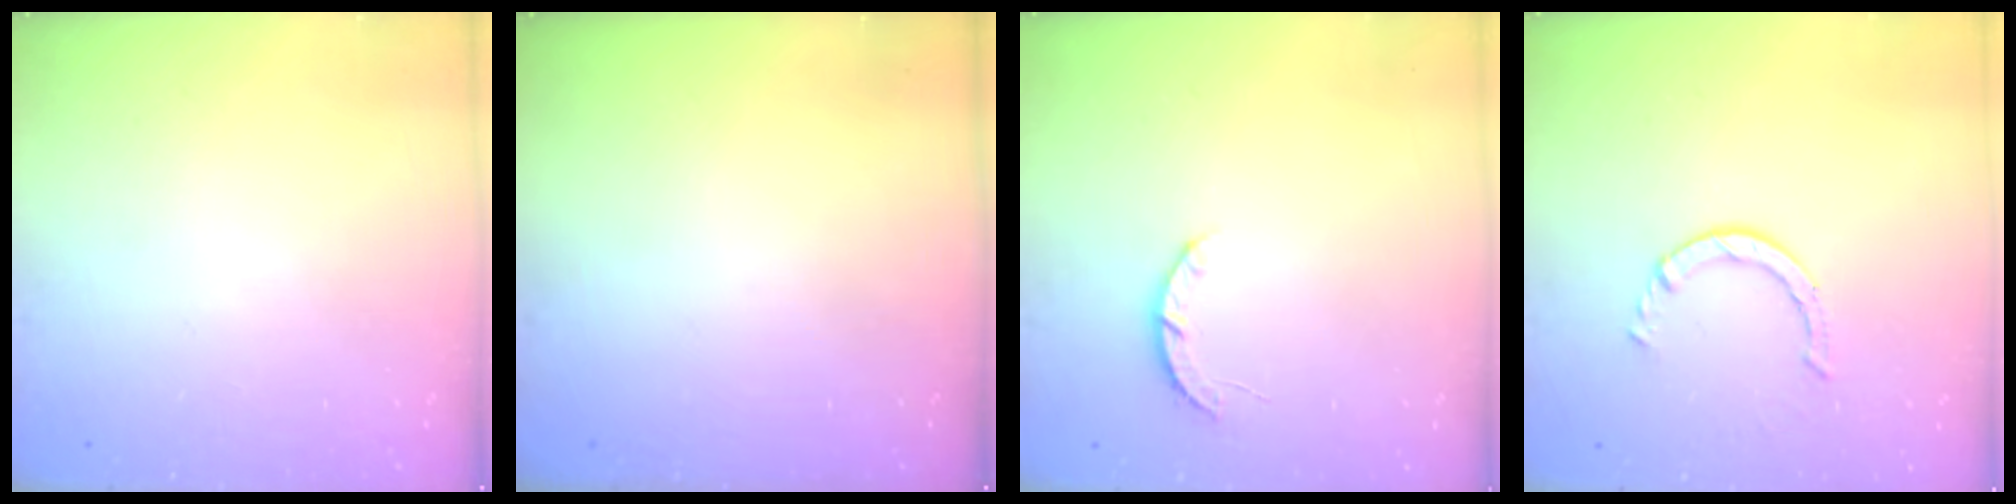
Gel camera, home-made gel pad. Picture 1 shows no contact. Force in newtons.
{"total": 0.0}
{"total": 3.9, "press": 3.9, "slide": 0.4}
{"total": 2.5, "press": 2.5, "slide": 0.3}